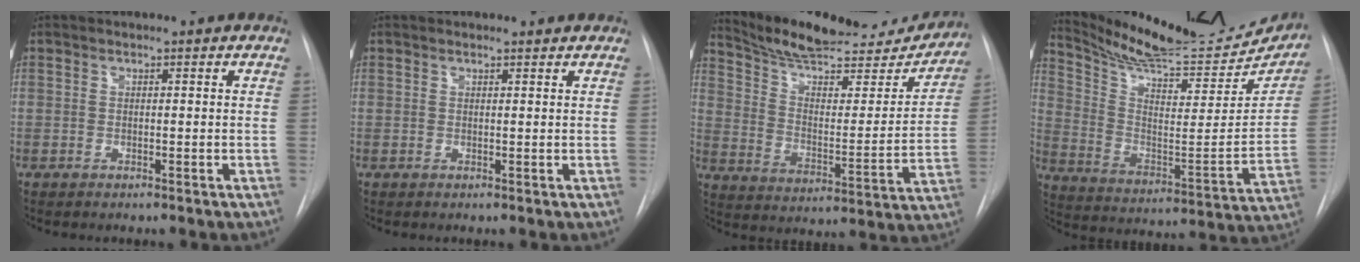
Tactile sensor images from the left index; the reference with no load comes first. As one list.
[{"total": 2.1, "force": [2.1, 0.2, 0.2], "torque": [-0.010, 0.007, 0.023]}, {"total": 23.8, "force": [21.9, 5.1, 7.9], "torque": [-0.116, -0.032, 0.308]}, {"total": 25.7, "force": [23.5, 4.5, 9.2], "torque": [-0.151, -0.069, 0.336]}]